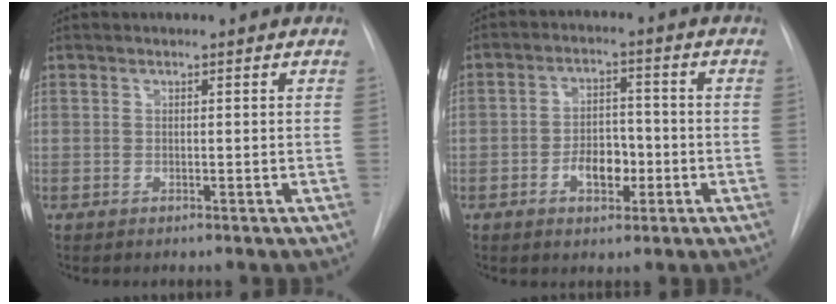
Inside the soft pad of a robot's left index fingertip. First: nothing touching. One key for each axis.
{"total": 5.7, "fx": -1.9, "fy": 3.3, "fz": 4.2, "tx": -0.071, "ty": 0.011, "tz": -0.030}